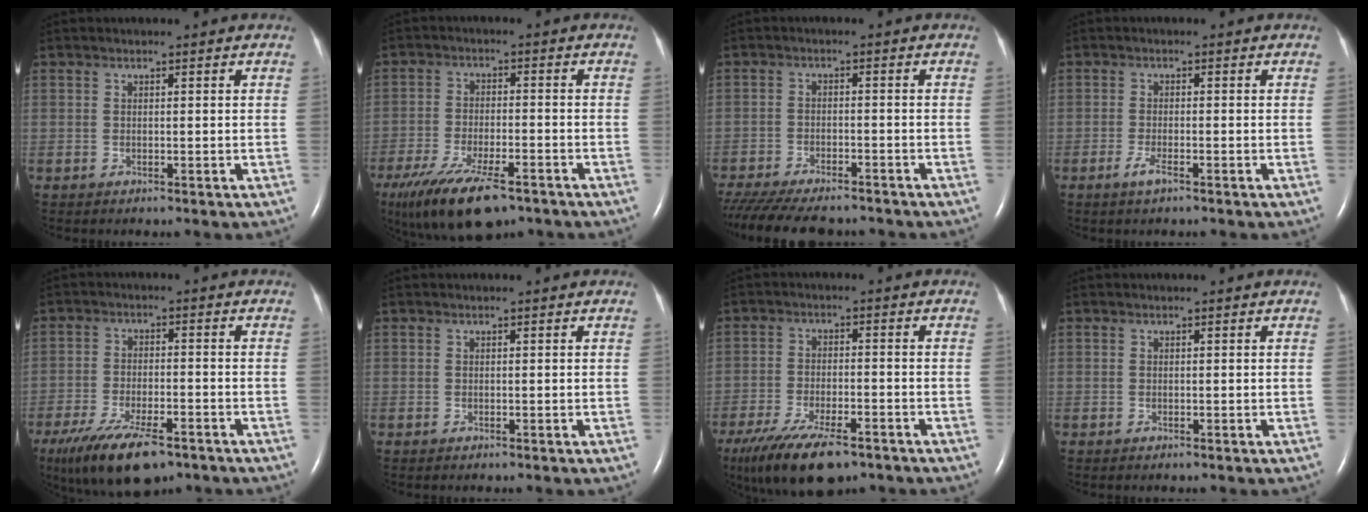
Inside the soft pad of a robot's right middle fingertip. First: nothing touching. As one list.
[{"total": 14.9, "force": [-10.3, 4.7, 9.7], "torque": [-0.197, -0.033, -0.171]}, {"total": 15.0, "force": [-13.0, 3.9, 6.5], "torque": [-0.150, -0.024, -0.187]}, {"total": 2.0, "force": [-1.2, 0.3, 1.6], "torque": [-0.035, -0.003, -0.025]}, {"total": 12.5, "force": [-8.5, 4.0, 8.1], "torque": [-0.157, -0.023, -0.142]}, {"total": 0.0}, {"total": 14.2, "force": [-10.0, 4.7, 8.9], "torque": [-0.179, -0.030, -0.165]}, {"total": 0.0}]